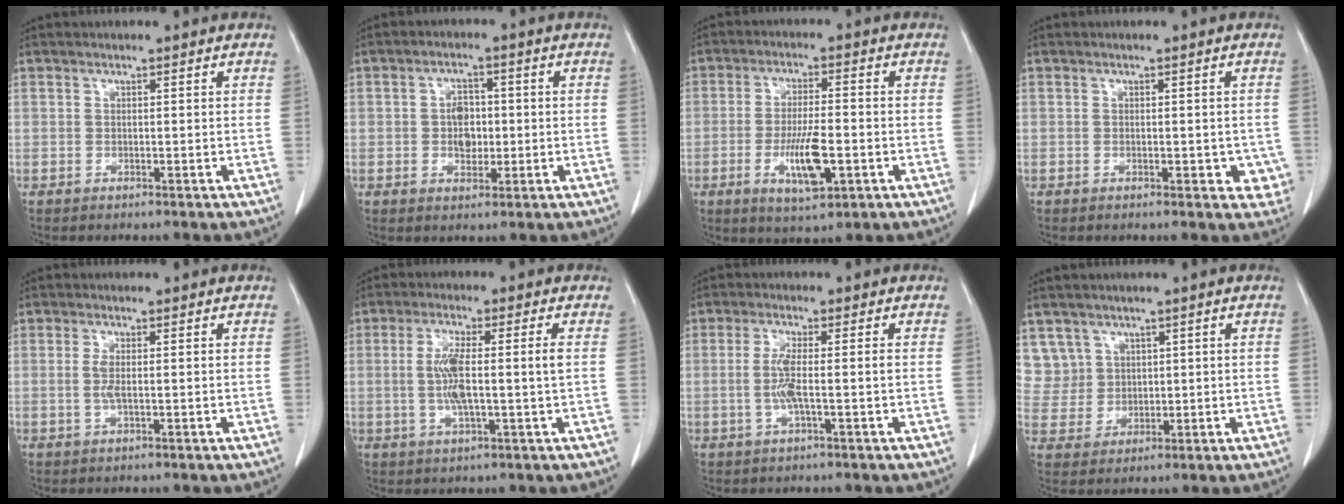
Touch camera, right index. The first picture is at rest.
{"total": 4.2, "force": [-0.2, 3.0, 3.0], "torque": [-0.050, 0.007, 0.000]}
{"total": 8.3, "force": [-2.5, 1.8, 7.7], "torque": [-0.143, -0.010, -0.039]}
{"total": 3.7, "force": [-0.9, 2.2, 2.9], "torque": [-0.008, 0.001, -0.006]}
{"total": 2.1, "force": [0.0, 0.5, 2.0], "torque": [-0.049, -0.001, 0.000]}
{"total": 7.2, "force": [0.0, 0.6, 7.2], "torque": [-0.146, 0.005, 0.000]}
{"total": 4.1, "force": [-0.6, 0.0, 4.1], "torque": [-0.089, -0.002, -0.013]}
{"total": 6.2, "force": [3.3, 5.2, -0.5], "torque": [0.016, 0.009, 0.076]}